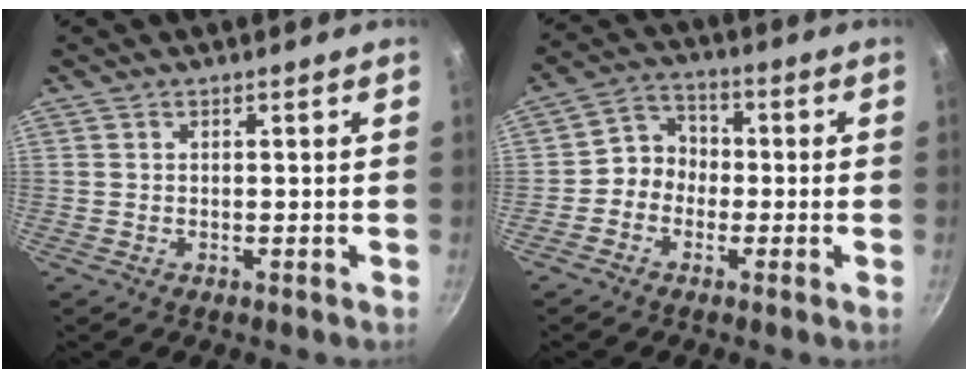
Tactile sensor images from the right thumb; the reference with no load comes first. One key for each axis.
{"total": 5.8, "fx": -1.4, "fy": 5.1, "fz": 2.4, "tx": -0.007, "ty": 0.027, "tz": -0.041}